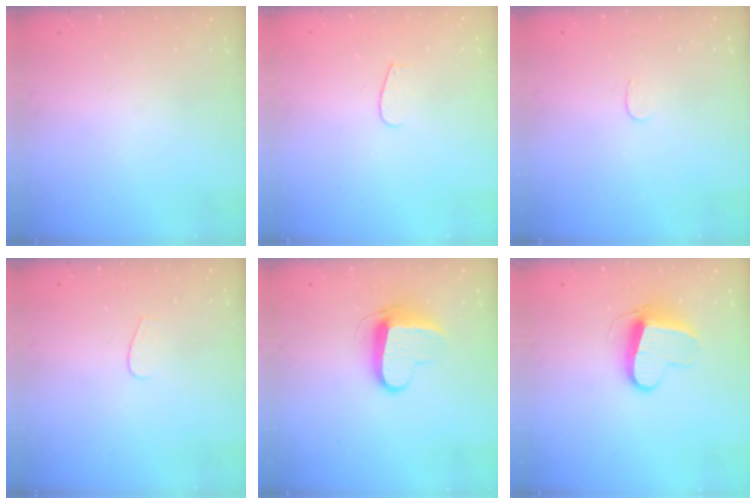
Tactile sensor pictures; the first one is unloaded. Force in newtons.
{"total": 2.6, "press": 2.5, "slide": 0.3}
{"total": 3.0, "press": 3.0, "slide": 0.3}
{"total": 4.0, "press": 4.0, "slide": 0.4}
{"total": 9.8, "press": 9.8, "slide": 0.1}
{"total": 10.6, "press": 10.6, "slide": 0.9}